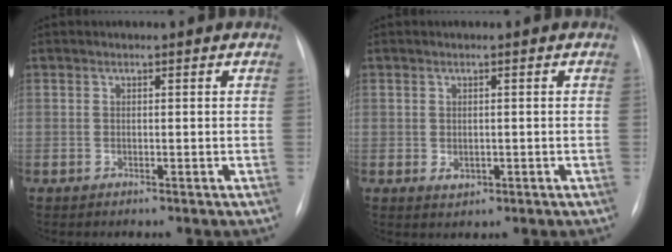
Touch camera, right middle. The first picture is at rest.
{"total": 1.6, "force": [-0.3, 1.2, 1.0], "torque": [-0.016, -0.002, 0.002]}